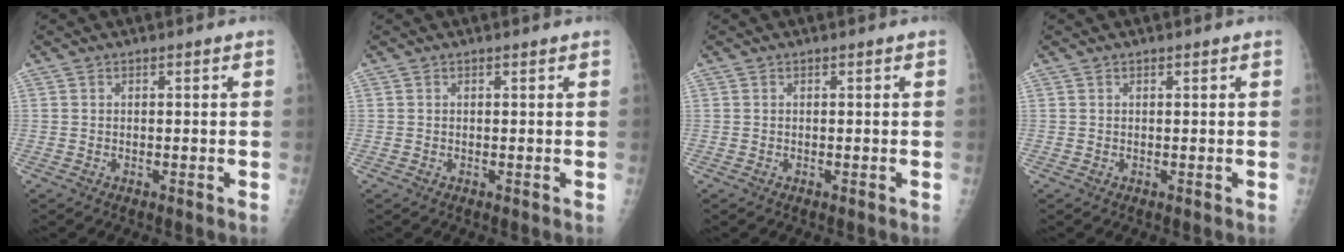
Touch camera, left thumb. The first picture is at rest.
{"total": 0.0}
{"total": 0.0}
{"total": 0.0}